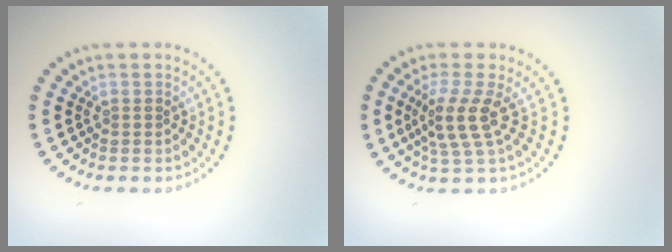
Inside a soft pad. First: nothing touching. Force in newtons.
{"total": 3.3, "press": 2.8, "slide": 1.7}